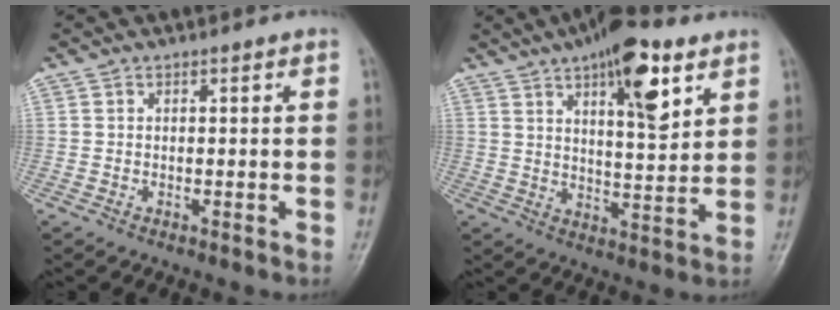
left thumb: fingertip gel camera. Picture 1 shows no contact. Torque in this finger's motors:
{"motor_torque": [1.86, 1.77, 1.76, -0.99, 0.09]}